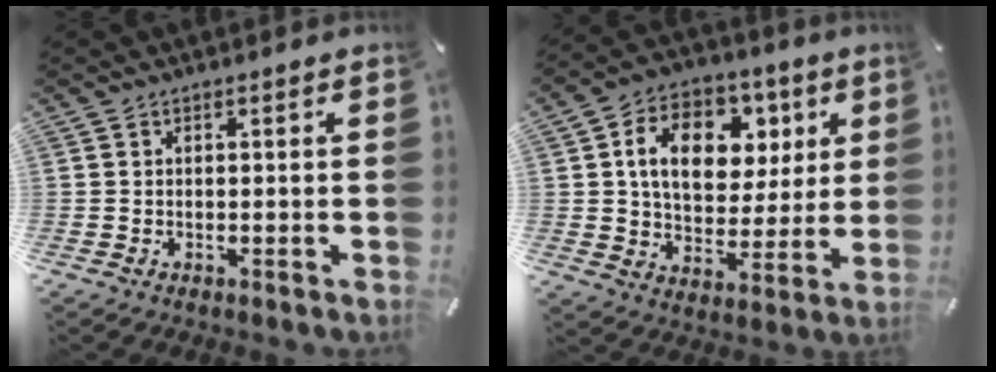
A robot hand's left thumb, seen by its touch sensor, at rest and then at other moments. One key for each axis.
{"total": 15.5, "fx": 5.0, "fy": 11.5, "fz": 9.1, "tx": -0.139, "ty": -0.003, "tz": 0.093}